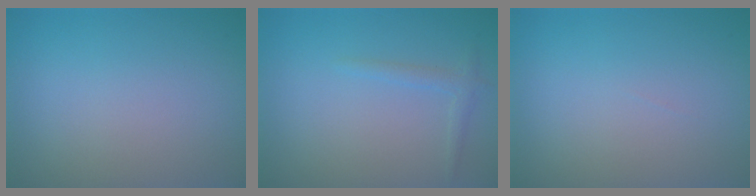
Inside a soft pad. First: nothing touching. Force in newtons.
{"total": 1.1, "press": 1.1, "slide": 0.0}
{"total": 0.0}